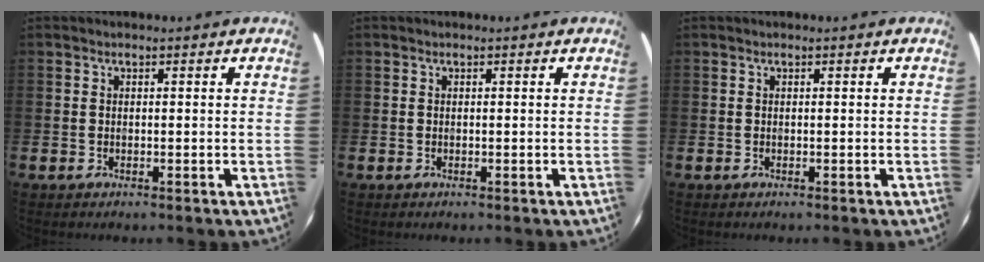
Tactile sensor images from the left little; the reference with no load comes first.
{"total": 0.0}
{"total": 0.0}